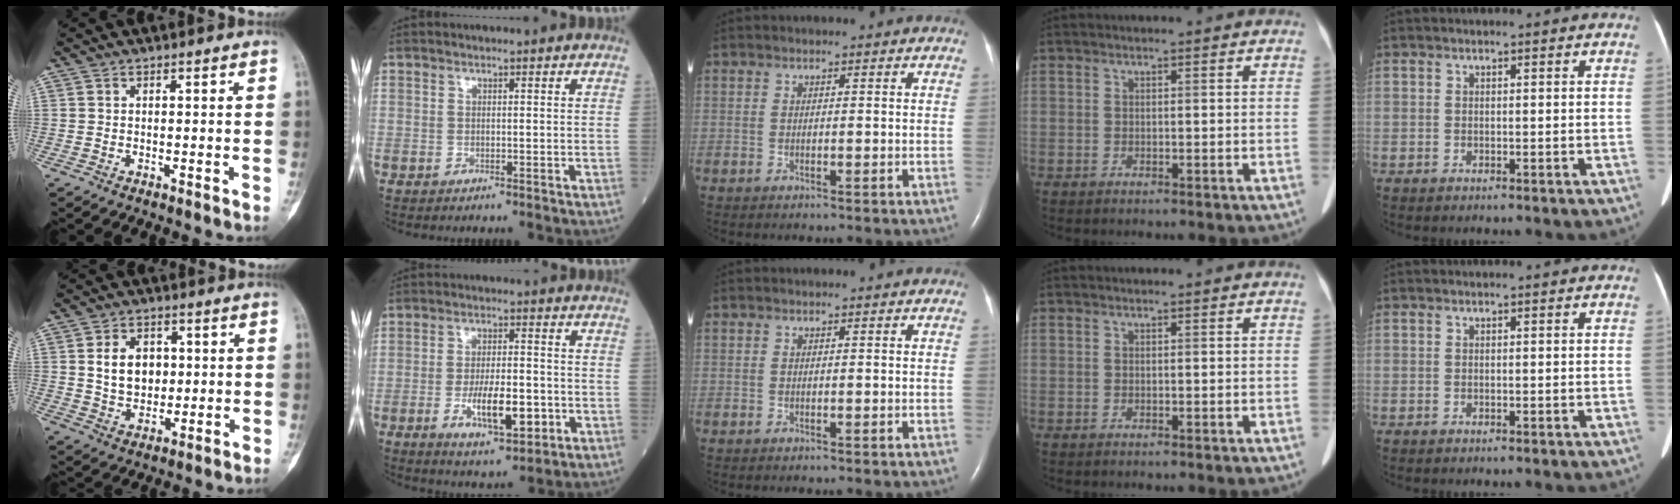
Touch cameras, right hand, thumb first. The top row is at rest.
{"thumb": {"total": 8.5, "force": [1.4, 6.2, 5.6], "torque": [-0.061, -0.007, 0.028]}, "index": {"total": 9.3, "force": [-2.7, 2.9, 8.4], "torque": [-0.147, -0.006, -0.038]}}